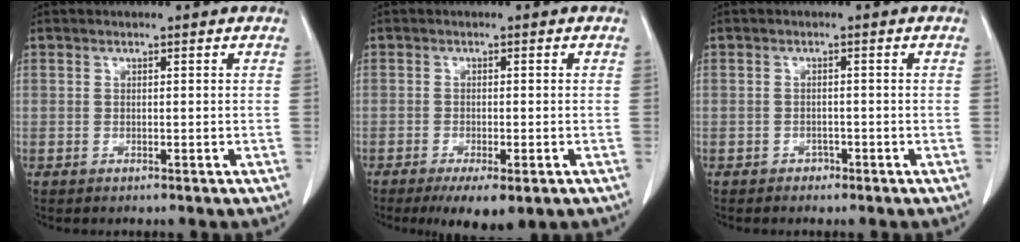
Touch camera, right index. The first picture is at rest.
{"total": 6.4, "force": [-3.9, 1.6, 4.8], "torque": [-0.066, -0.015, -0.054]}
{"total": 1.1, "force": [-0.9, 0.7, 0.1], "torque": [0.000, 0.004, -0.015]}